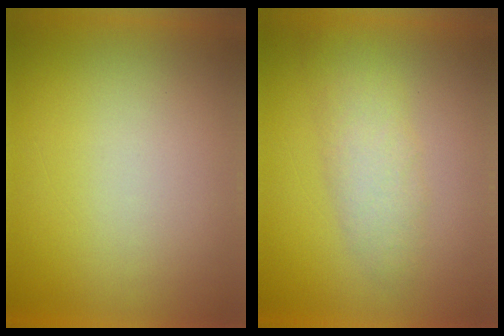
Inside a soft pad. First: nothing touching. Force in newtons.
{"total": 3.2}